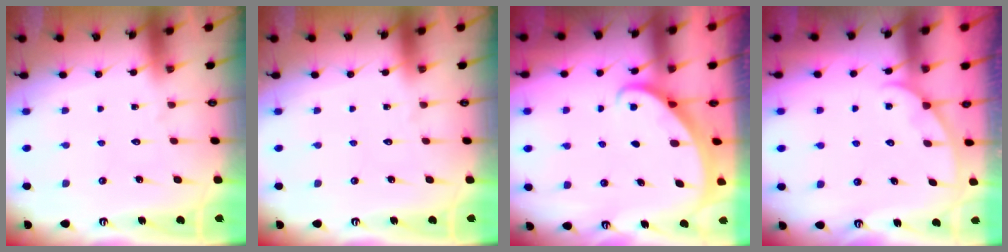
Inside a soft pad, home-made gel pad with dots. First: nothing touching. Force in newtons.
{"total": 0.0}
{"total": 1.8, "press": 1.7, "slide": 0.1}
{"total": 2.4, "press": 2.4, "slide": 0.3}